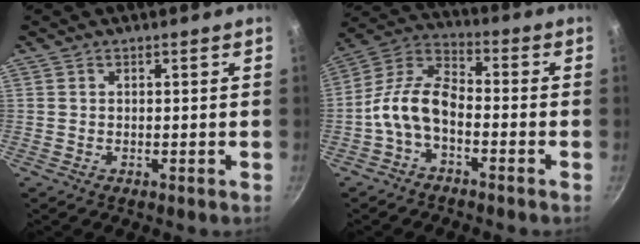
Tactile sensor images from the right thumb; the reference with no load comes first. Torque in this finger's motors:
{"motor_torque": [-0.01, 1.01, 1.39, -0.74, 0.11]}